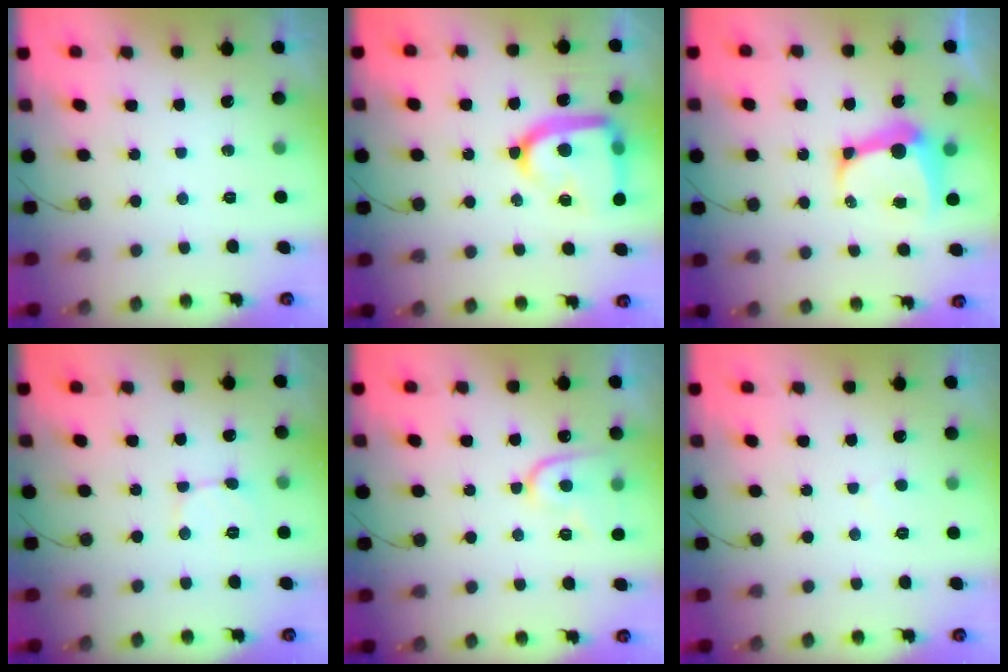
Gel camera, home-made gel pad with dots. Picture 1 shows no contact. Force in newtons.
{"total": 19.0, "press": 18.9, "slide": 1.7}
{"total": 9.7, "press": 9.6, "slide": 1.0}
{"total": 5.5, "press": 5.5, "slide": 0.4}
{"total": 12.0, "press": 11.9, "slide": 0.9}
{"total": 2.6, "press": 2.6, "slide": 0.2}